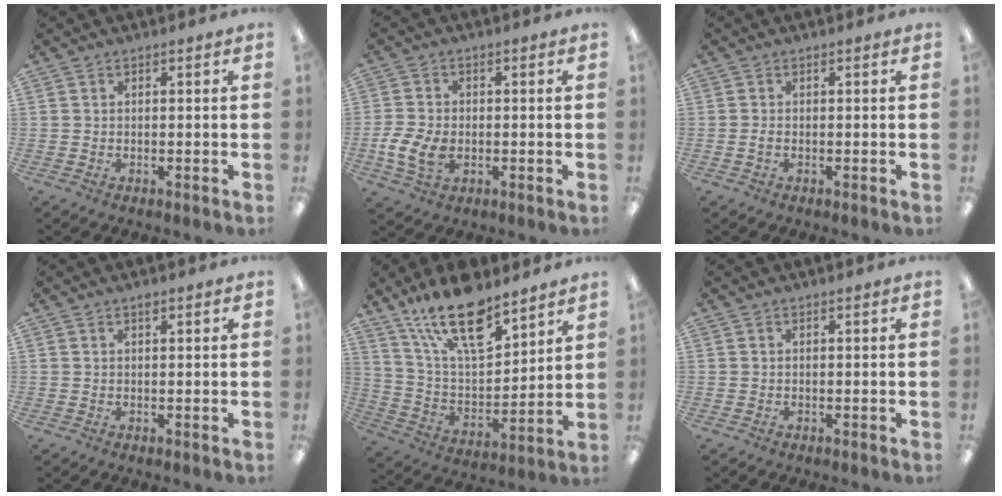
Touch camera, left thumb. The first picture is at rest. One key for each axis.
{"total": 7.6, "fx": -1.9, "fy": 5.3, "fz": 5.1, "tx": -0.114, "ty": 0.005, "tz": -0.033}
{"total": 0.9, "fx": -0.4, "fy": 0.6, "fz": 0.6, "tx": -0.013, "ty": 0.000, "tz": -0.007}
{"total": 0.6, "fx": 0.5, "fy": 0.3, "fz": 0.3, "tx": -0.010, "ty": 0.001, "tz": 0.009}
{"total": 19.2, "fx": 13.6, "fy": 7.7, "fz": 11.2, "tx": -0.200, "ty": -0.076, "tz": 0.237}
{"total": 0.0}